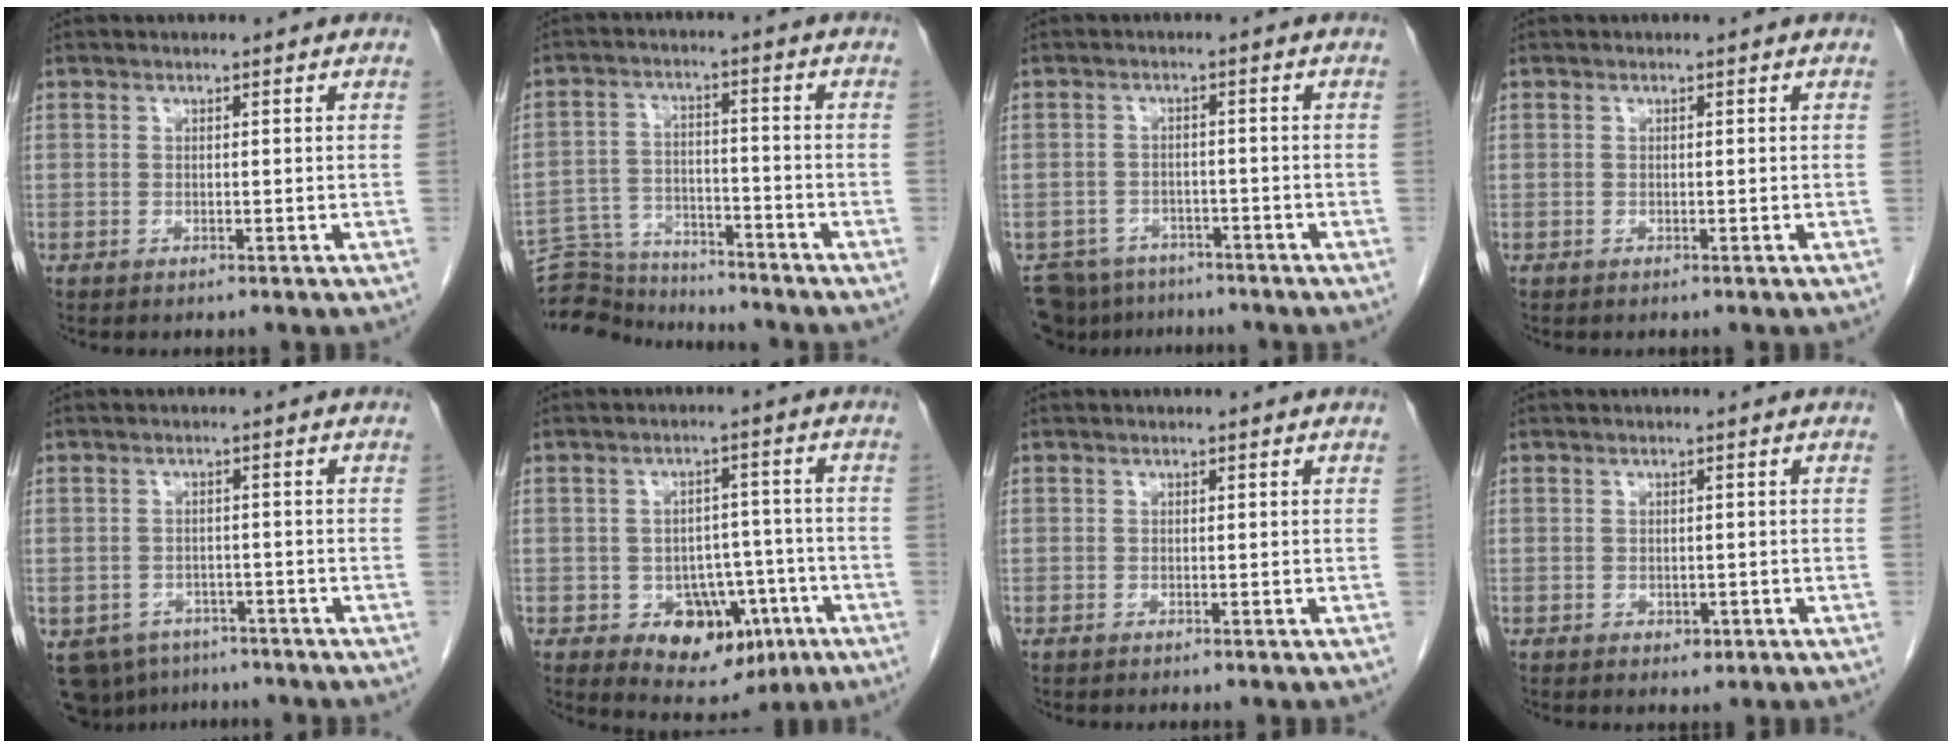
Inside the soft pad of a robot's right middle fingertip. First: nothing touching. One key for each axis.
{"total": 11.5, "fx": -11.3, "fy": 2.1, "fz": 1.0, "tx": -0.016, "ty": 0.025, "tz": -0.184}
{"total": 7.2, "fx": -6.1, "fy": 3.7, "fz": 0.7, "tx": -0.012, "ty": -0.001, "tz": -0.088}
{"total": 0.0}
{"total": 8.5, "fx": -5.8, "fy": 5.9, "fz": 2.0, "tx": -0.045, "ty": -0.001, "tz": -0.075}
{"total": 9.7, "fx": -4.0, "fy": 6.3, "fz": 6.2, "tx": -0.078, "ty": 0.011, "tz": -0.046}
{"total": 0.0}
{"total": 1.5, "fx": -0.7, "fy": 1.0, "fz": 0.9, "tx": -0.010, "ty": 0.001, "tz": -0.003}